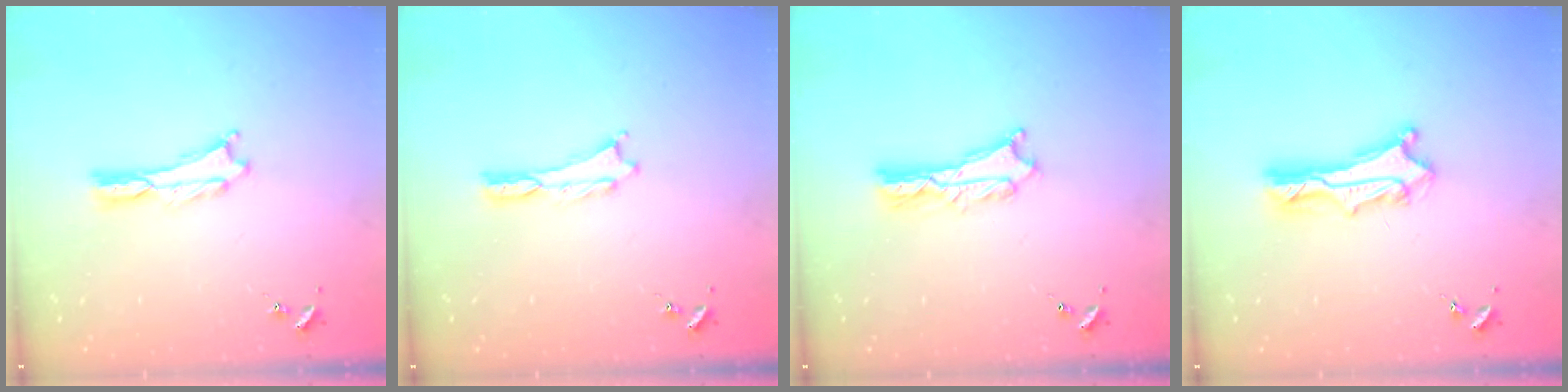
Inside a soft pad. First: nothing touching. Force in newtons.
{"total": 0.0}
{"total": 2.4, "press": 2.4, "slide": 0.2}
{"total": 4.7, "press": 4.6, "slide": 0.3}